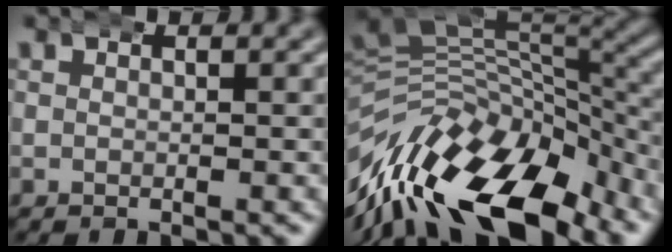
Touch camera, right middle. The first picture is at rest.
{"total": 14.6, "force": [-4.6, 9.1, 10.5], "torque": [-0.182, -0.026, -0.062]}